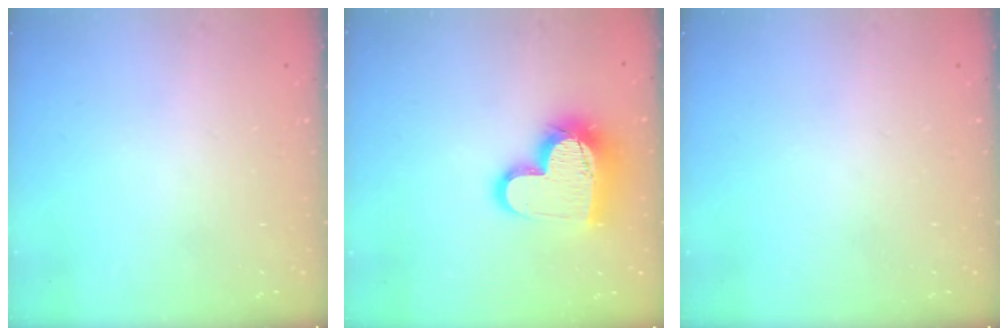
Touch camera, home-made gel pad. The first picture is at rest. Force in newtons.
{"total": 18.9, "press": 18.9, "slide": 1.4}
{"total": 0.0}